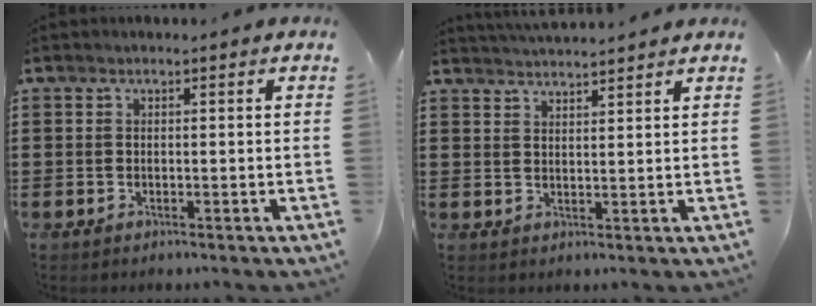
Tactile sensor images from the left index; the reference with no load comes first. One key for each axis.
{"total": 2.6, "fx": 2.6, "fy": -0.4, "fz": 0.1, "tx": -0.008, "ty": -0.011, "tz": 0.049}